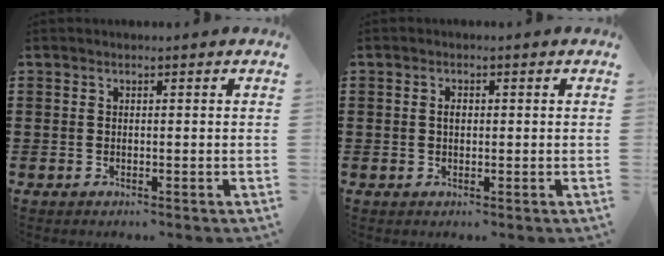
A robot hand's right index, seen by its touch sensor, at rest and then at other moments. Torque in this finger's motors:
{"motor_torque": [0.25, -0.16, 0.01, 0.05]}